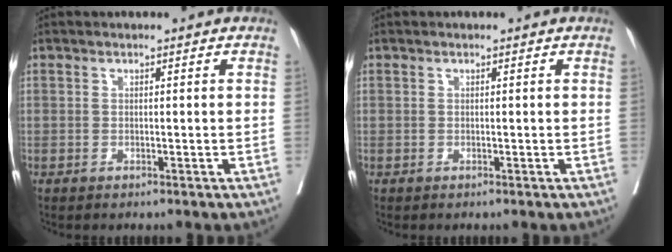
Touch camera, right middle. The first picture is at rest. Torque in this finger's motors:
{"motor_torque": [0.00, 0.00, 0.00, 0.00]}